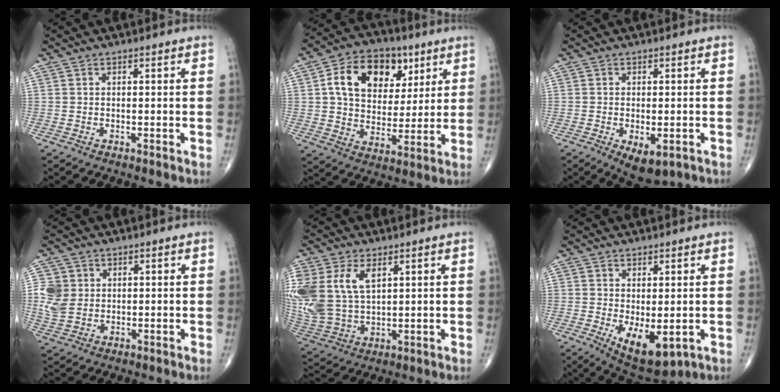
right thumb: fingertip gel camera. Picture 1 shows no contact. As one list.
[{"total": 16.4, "force": [5.7, 11.6, 10.1], "torque": [-0.137, -0.006, 0.095]}, {"total": 5.2, "force": [-2.0, 2.3, 4.2], "torque": [-0.065, -0.006, -0.021]}, {"total": 5.9, "force": [1.2, 5.1, 2.7], "torque": [-0.039, -0.002, 0.029]}, {"total": 18.6, "force": [6.0, 11.9, 13.0], "torque": [-0.307, 0.000, 0.129]}, {"total": 8.9, "force": [-1.8, 4.2, 7.6], "torque": [-0.106, -0.018, -0.010]}]